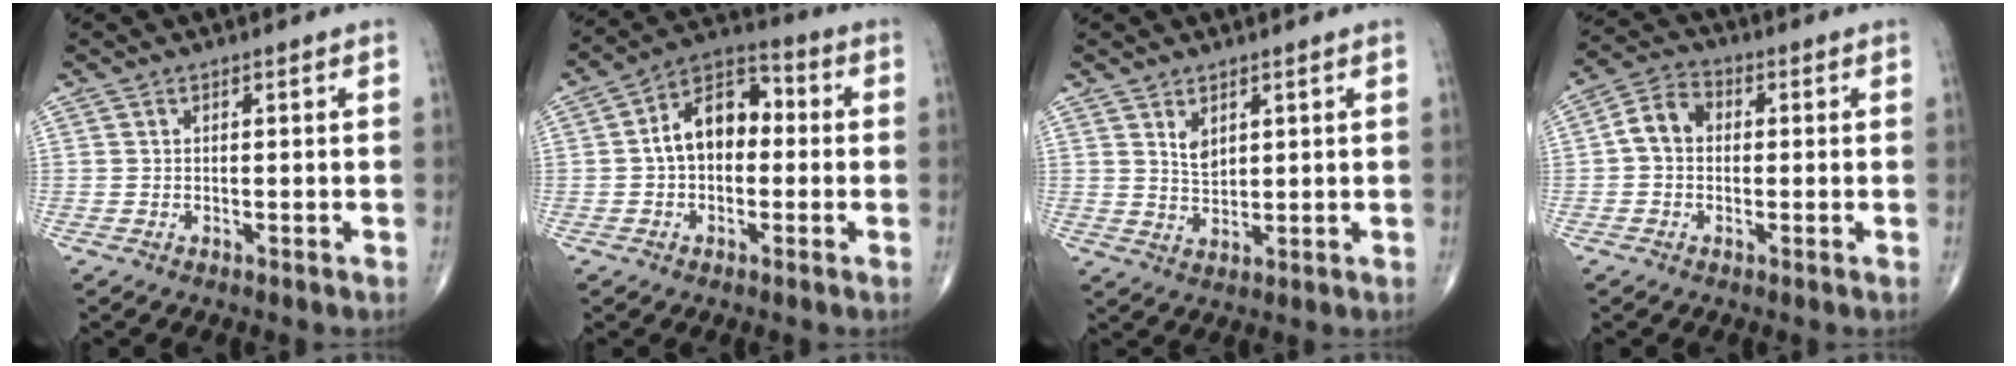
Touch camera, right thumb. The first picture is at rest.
{"total": 11.0, "force": [0.1, 7.3, 8.2], "torque": [-0.114, 0.037, -0.013]}
{"total": 3.2, "force": [1.7, 1.8, 2.1], "torque": [-0.030, -0.016, 0.038]}
{"total": 6.0, "force": [0.1, 4.6, 3.9], "torque": [-0.061, 0.022, -0.010]}